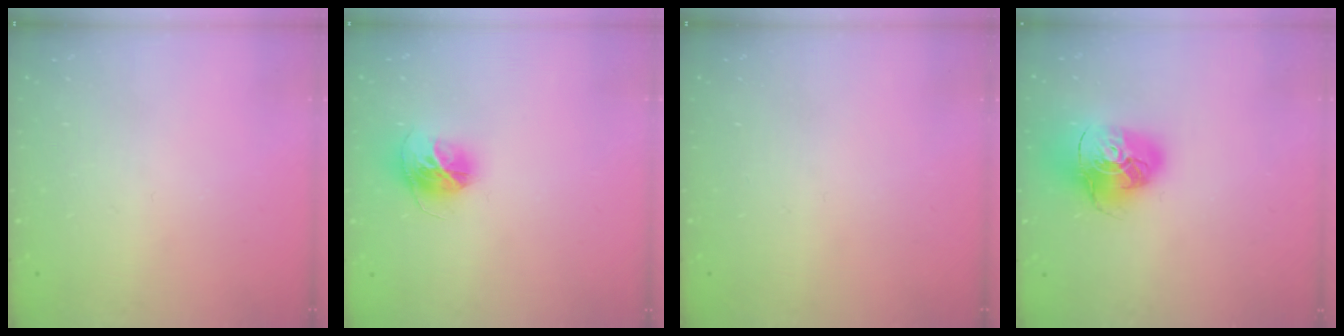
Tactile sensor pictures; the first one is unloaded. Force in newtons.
{"total": 12.0, "press": 12.0, "slide": 1.2}
{"total": 0.0}
{"total": 14.4, "press": 14.3, "slide": 1.8}